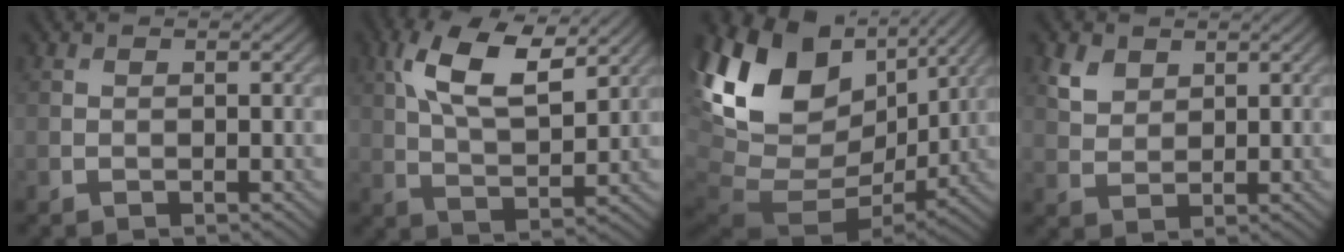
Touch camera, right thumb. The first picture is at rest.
{"total": 10.6, "force": [5.1, 4.4, 8.2], "torque": [-0.171, 0.004, 0.097]}
{"total": 19.9, "force": [4.8, 13.4, 13.9], "torque": [-0.280, -0.015, 0.115]}
{"total": 3.2, "force": [2.1, 2.1, 1.4], "torque": [-0.037, -0.001, 0.045]}